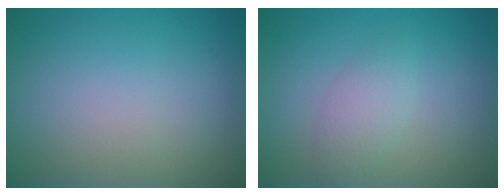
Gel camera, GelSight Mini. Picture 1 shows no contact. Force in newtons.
{"total": 2.0, "press": 2.0, "slide": 0.1}